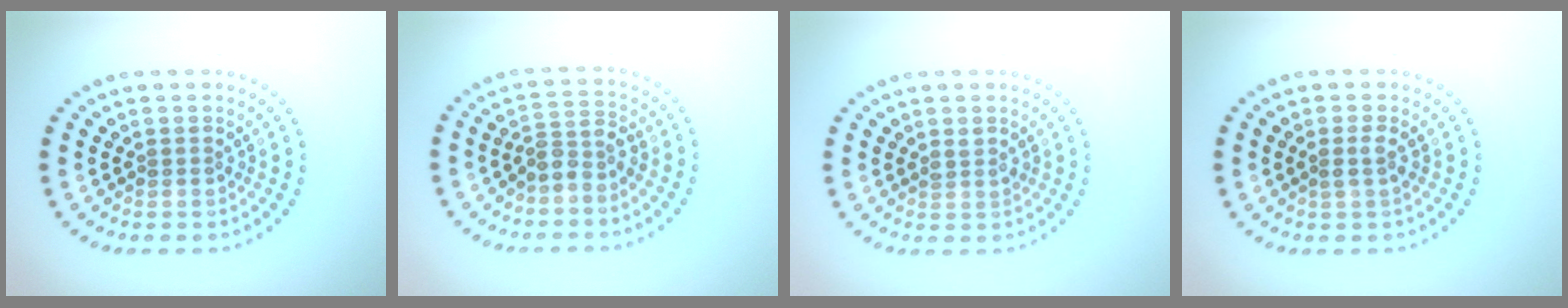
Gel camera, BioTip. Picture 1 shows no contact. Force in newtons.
{"total": 2.4, "press": 1.9, "slide": 1.5}
{"total": 0.8, "press": 0.7, "slide": 0.4}
{"total": 1.1, "press": 1.0, "slide": 0.5}